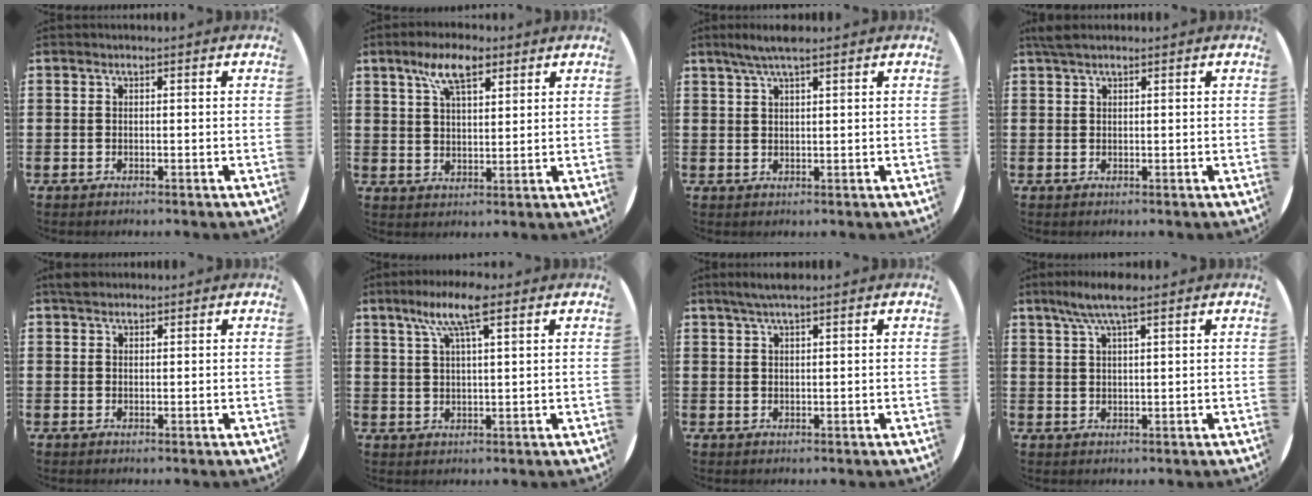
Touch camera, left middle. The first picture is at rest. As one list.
[{"total": 7.3, "force": [4.6, 2.9, 4.9], "torque": [-0.092, 0.000, 0.078]}, {"total": 3.2, "force": [2.4, 0.2, 2.1], "torque": [-0.044, 0.005, 0.042]}, {"total": 1.5, "force": [1.2, 0.3, 0.8], "torque": [-0.019, 0.004, 0.022]}, {"total": 1.5, "force": [1.3, 0.6, 0.3], "torque": [0.000, 0.002, 0.023]}, {"total": 7.7, "force": [4.8, 1.4, 5.8], "torque": [-0.116, 0.004, 0.081]}, {"total": 2.4, "force": [1.9, 0.1, 1.5], "torque": [-0.031, 0.005, 0.033]}, {"total": 5.4, "force": [3.8, 0.7, 3.7], "torque": [-0.080, 0.003, 0.067]}]